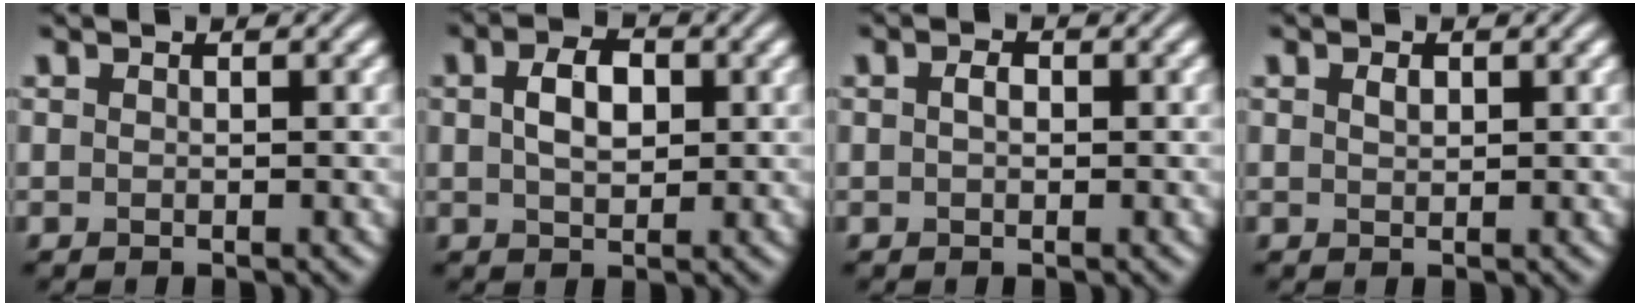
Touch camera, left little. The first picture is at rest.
{"total": 3.6, "force": [0.7, 2.2, 2.8], "torque": [-0.055, 0.005, 0.011]}
{"total": 1.1, "force": [0.1, 0.7, 0.9], "torque": [-0.016, 0.002, -0.001]}
{"total": 0.9, "force": [0.4, 0.5, 0.6], "torque": [-0.013, 0.001, 0.009]}